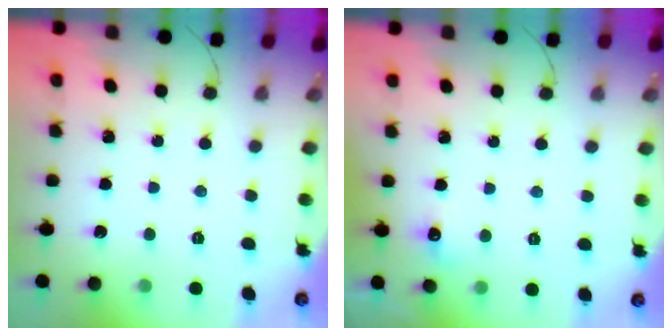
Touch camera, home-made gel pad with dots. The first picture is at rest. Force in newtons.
{"total": 4.6, "press": 4.4, "slide": 1.3}